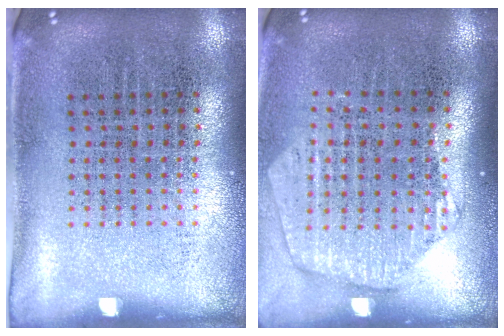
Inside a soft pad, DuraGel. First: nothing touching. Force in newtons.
{"total": 1.7, "press": 1.6, "slide": 0.7}